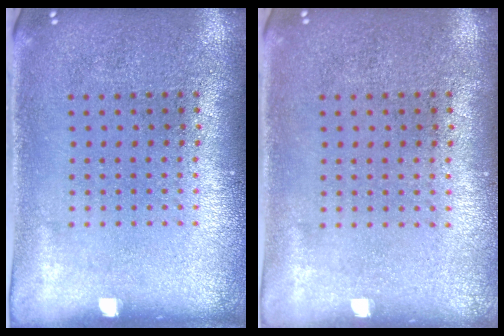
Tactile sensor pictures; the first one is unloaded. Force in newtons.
{"total": 0.0}